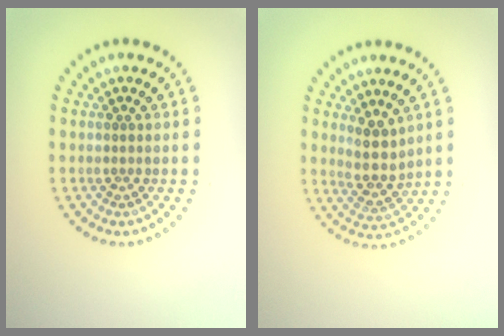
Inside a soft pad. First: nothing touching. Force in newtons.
{"total": 2.9, "press": 2.3, "slide": 1.7}